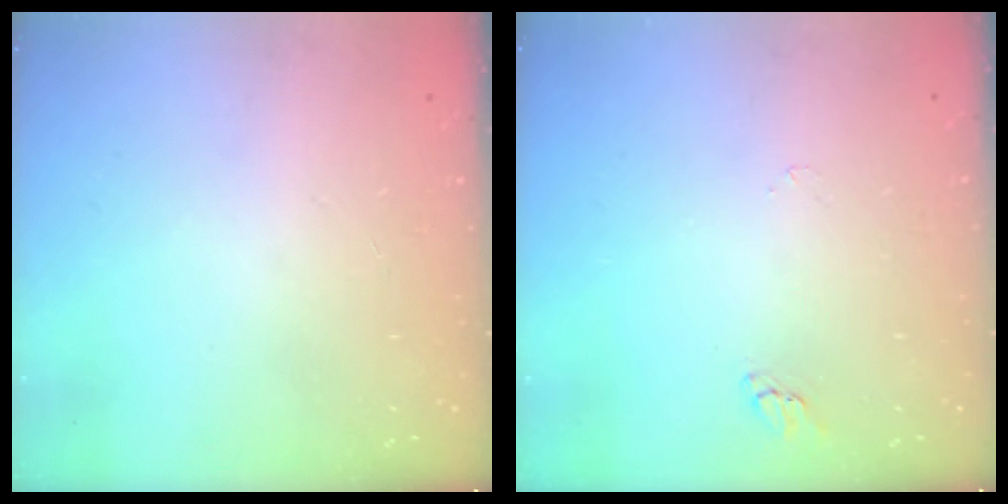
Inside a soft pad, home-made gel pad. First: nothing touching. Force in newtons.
{"total": 2.5, "press": 2.5, "slide": 0.2}